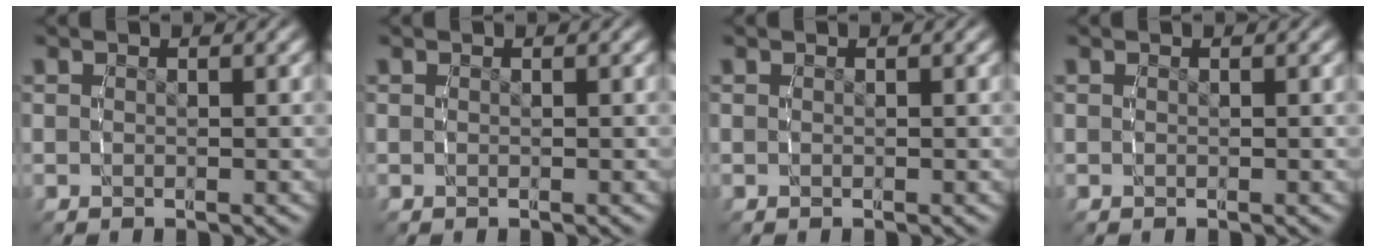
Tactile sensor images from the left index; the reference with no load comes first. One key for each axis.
{"total": 0.0}
{"total": 0.0}
{"total": 0.0}